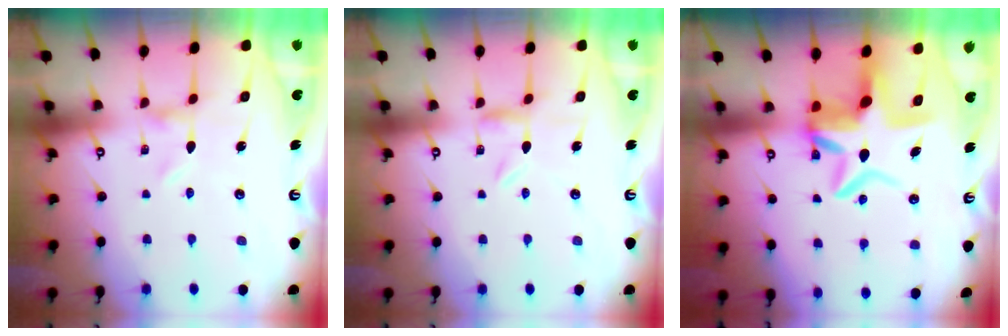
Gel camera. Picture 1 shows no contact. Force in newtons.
{"total": 1.4, "press": 1.4, "slide": 0.2}
{"total": 10.3, "press": 9.8, "slide": 3.3}